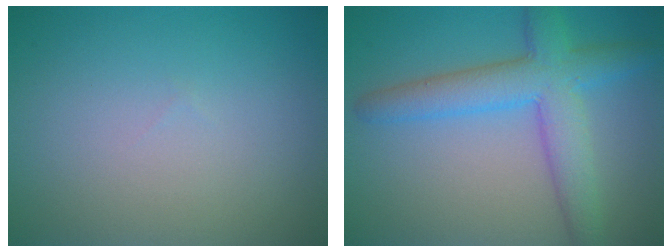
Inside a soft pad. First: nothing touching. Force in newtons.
{"total": 5.9, "press": 5.9, "slide": 0.2}